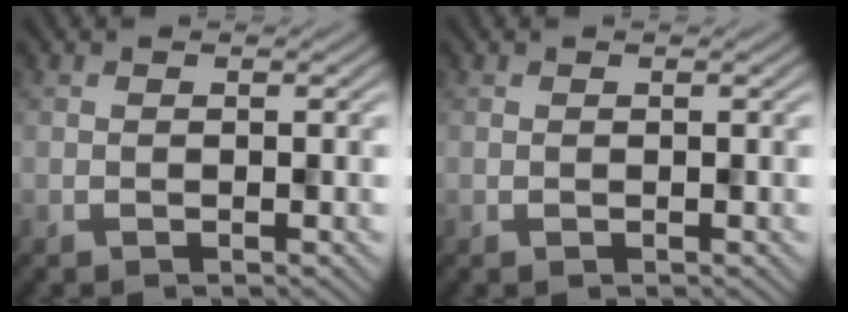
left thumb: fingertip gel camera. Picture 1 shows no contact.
{"total": 0.0}